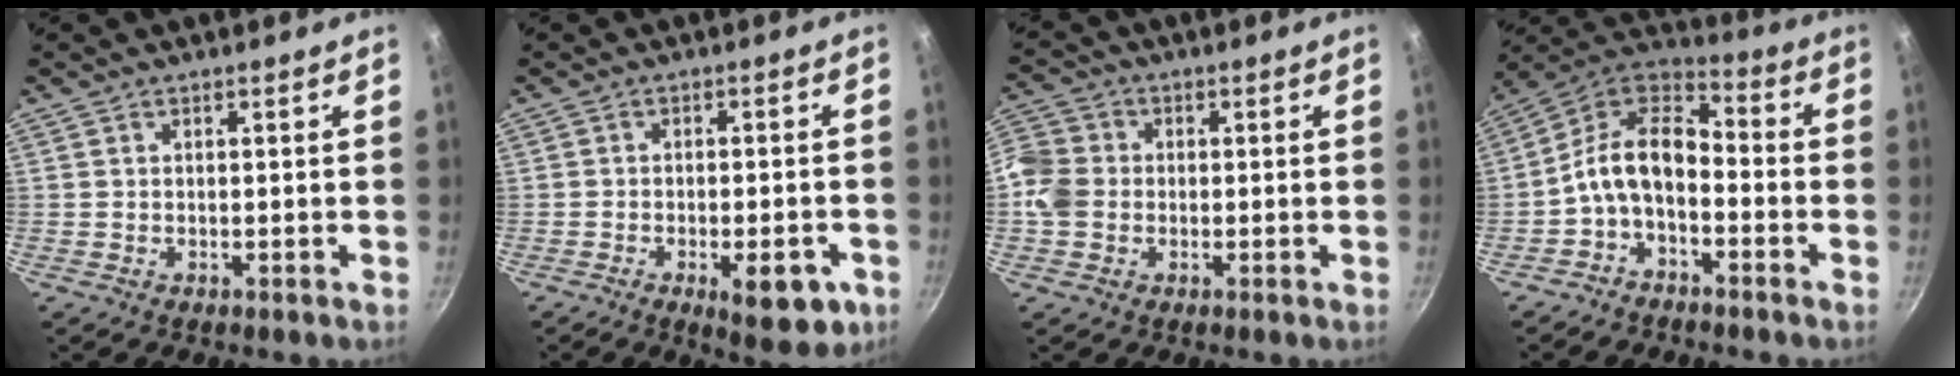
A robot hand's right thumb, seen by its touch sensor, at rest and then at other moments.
{"total": 8.9, "force": [-3.8, 3.3, 7.3], "torque": [-0.089, 0.008, -0.045]}
{"total": 7.3, "force": [-0.7, 6.2, 3.8], "torque": [-0.076, 0.015, -0.023]}
{"total": 10.8, "force": [-3.0, 6.5, 8.1], "torque": [-0.135, 0.073, -0.070]}